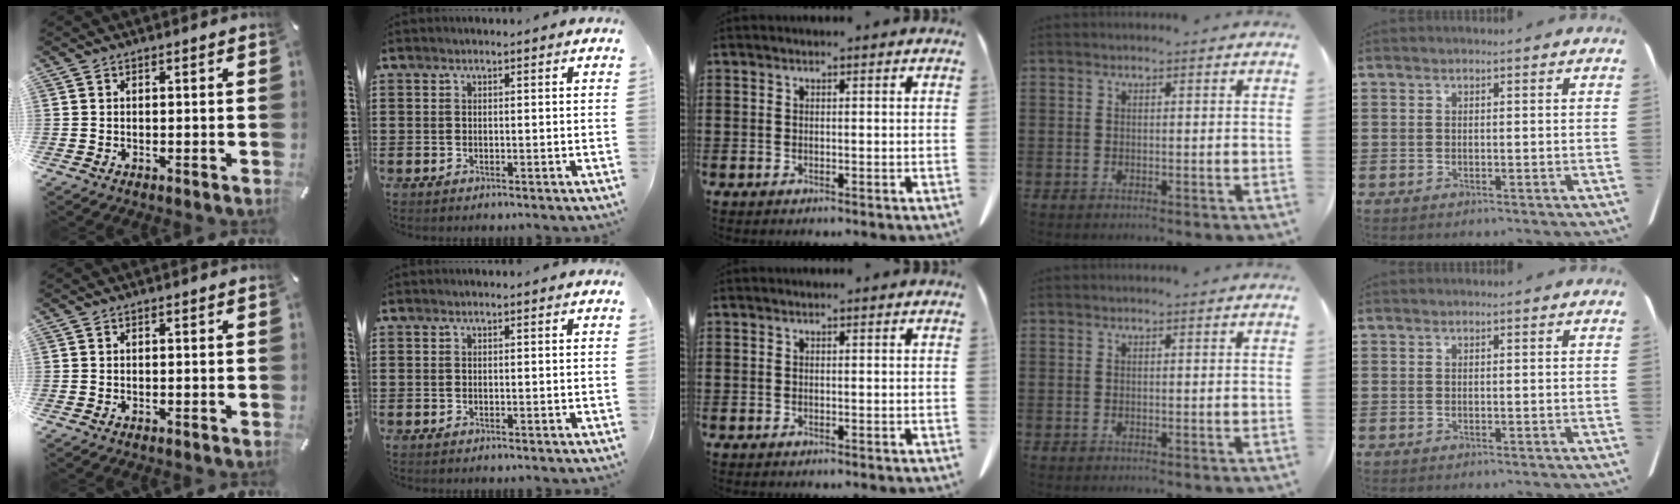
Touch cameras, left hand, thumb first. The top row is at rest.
{}